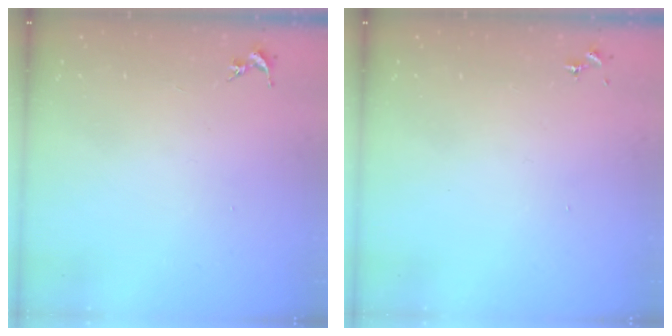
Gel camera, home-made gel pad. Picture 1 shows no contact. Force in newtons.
{"total": 0.0}